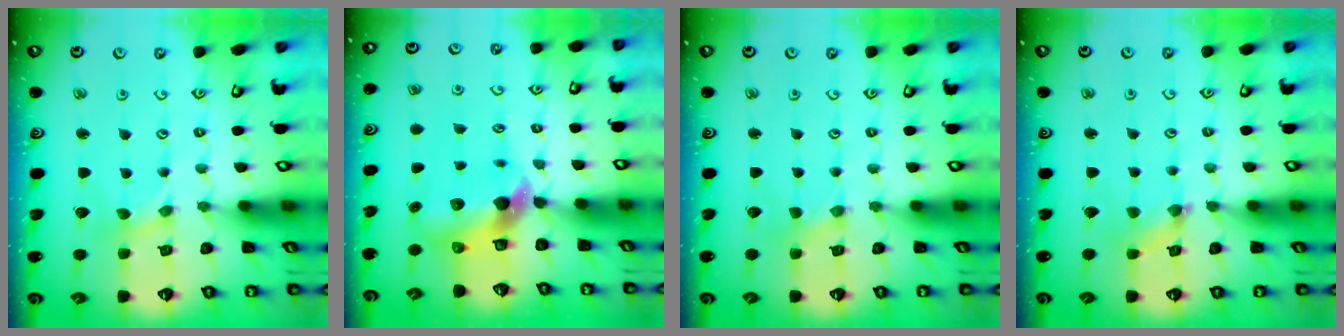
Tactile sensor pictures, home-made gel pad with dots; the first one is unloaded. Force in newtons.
{"total": 6.4, "press": 6.3, "slide": 1.1}
{"total": 0.8, "press": 0.8, "slide": 0.2}
{"total": 1.0, "press": 1.0, "slide": 0.3}